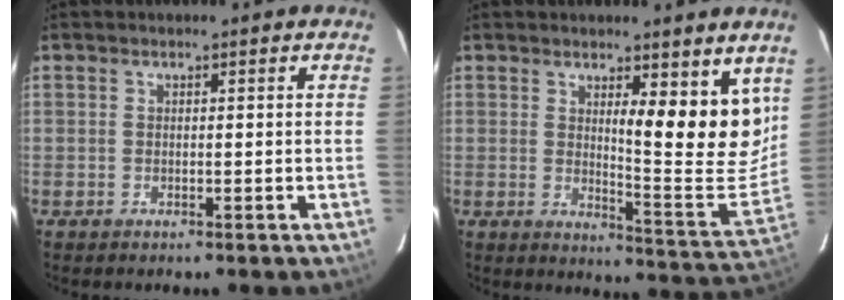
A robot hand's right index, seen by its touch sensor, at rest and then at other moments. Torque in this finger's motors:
{"motor_torque": [0.68, 0.19, 0.26, 0.09]}